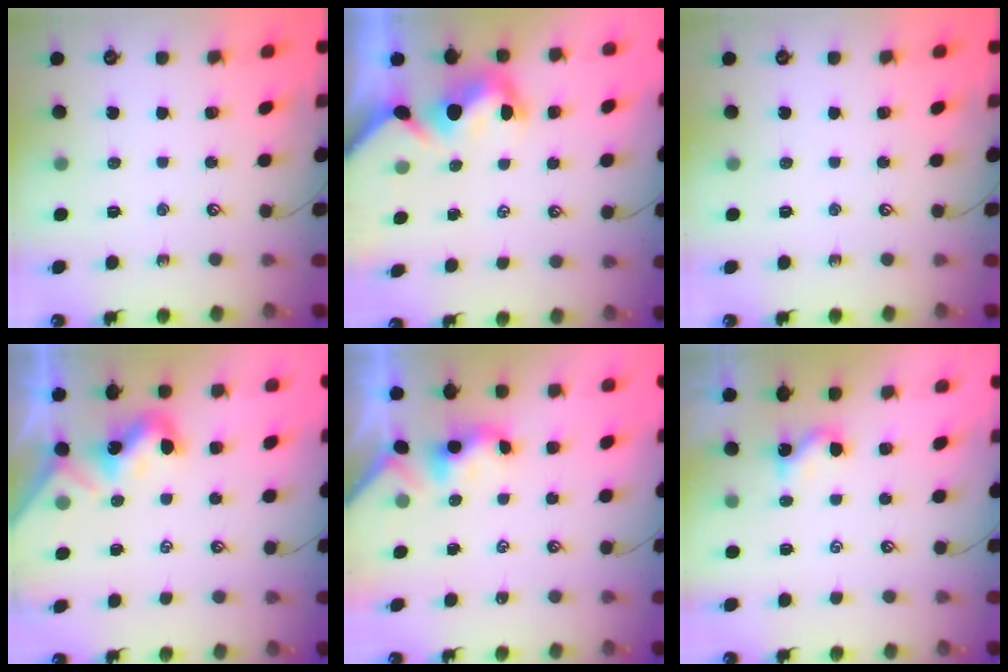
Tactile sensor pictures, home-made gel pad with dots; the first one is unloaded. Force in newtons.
{"total": 3.4, "press": 3.2, "slide": 1.2}
{"total": 0.0}
{"total": 2.0, "press": 2.0, "slide": 0.4}
{"total": 0.9, "press": 0.8, "slide": 0.4}
{"total": 1.8, "press": 1.7, "slide": 0.3}